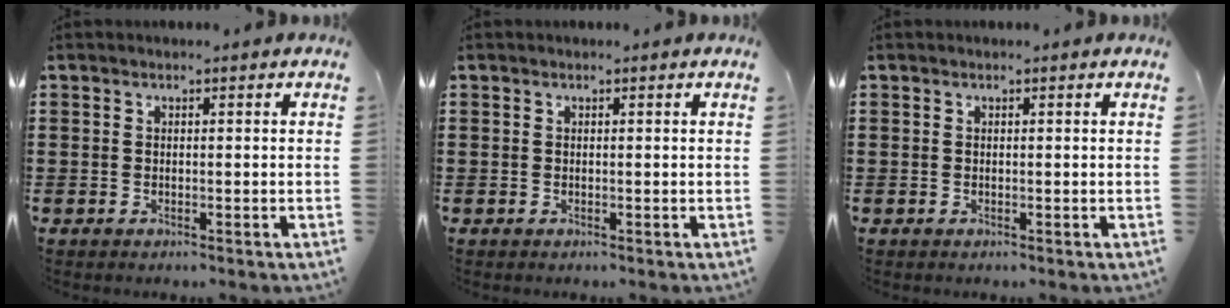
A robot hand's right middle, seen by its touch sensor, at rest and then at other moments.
{"total": 0.0}
{"total": 0.0}